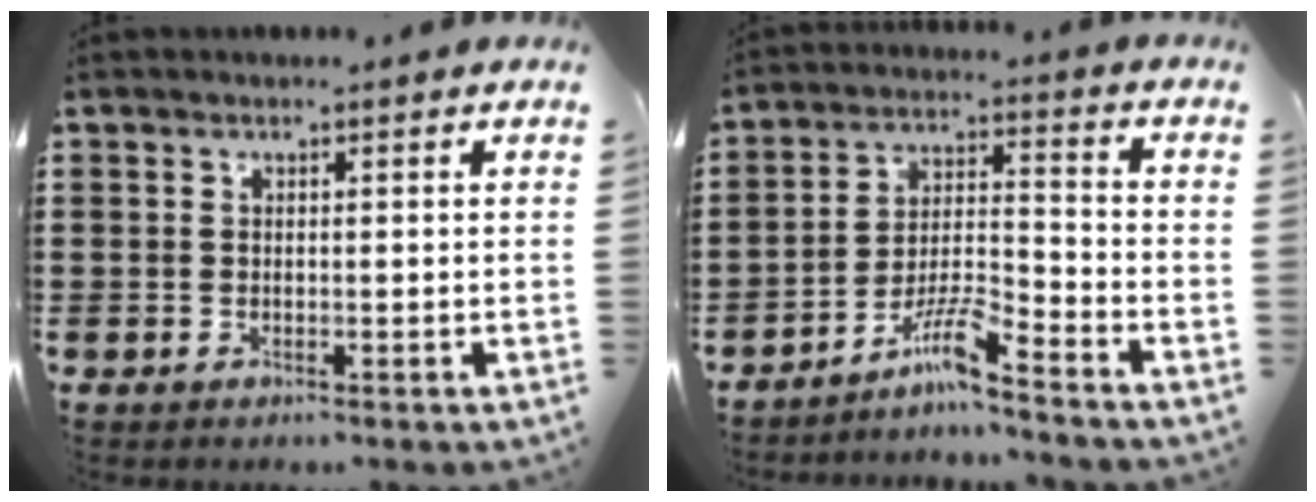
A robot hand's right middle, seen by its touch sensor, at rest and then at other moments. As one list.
[{"total": 6.7, "force": [-5.3, 0.4, 3.9], "torque": [-0.092, -0.008, -0.106]}]